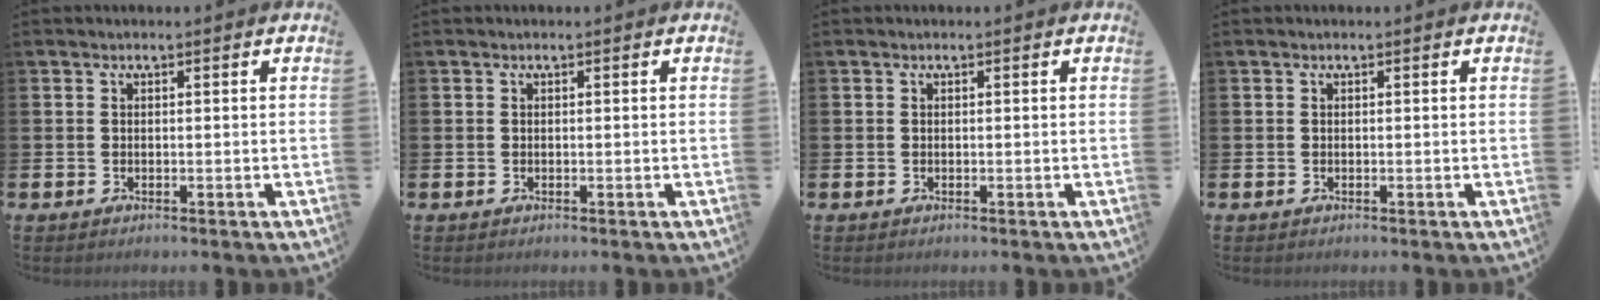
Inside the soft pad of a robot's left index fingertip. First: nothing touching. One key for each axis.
{"total": 0.0}
{"total": 0.0}
{"total": 0.0}